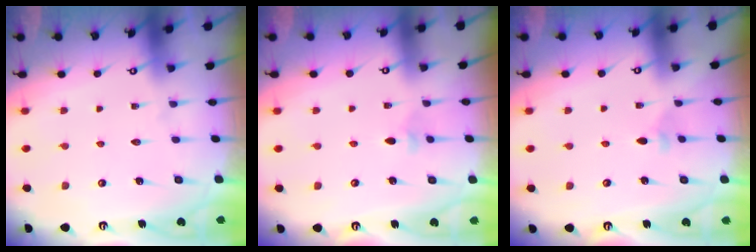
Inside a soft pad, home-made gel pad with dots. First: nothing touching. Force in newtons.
{"total": 3.7, "press": 3.5, "slide": 0.9}
{"total": 2.5, "press": 2.4, "slide": 0.6}